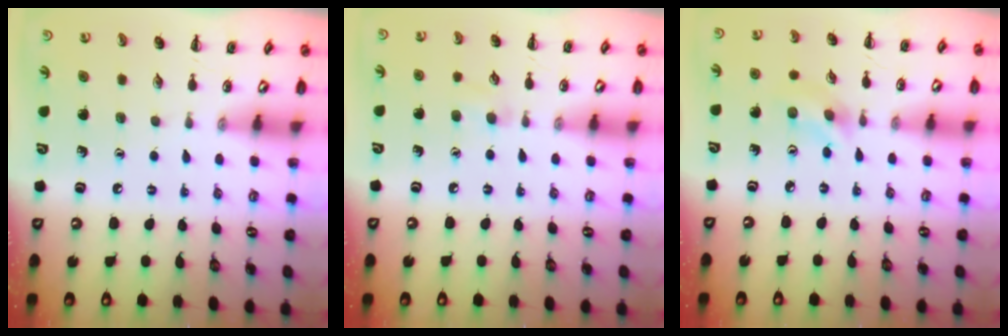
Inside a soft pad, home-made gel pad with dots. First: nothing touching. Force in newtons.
{"total": 5.7, "press": 5.3, "slide": 2.1}
{"total": 3.1, "press": 3.0, "slide": 0.8}